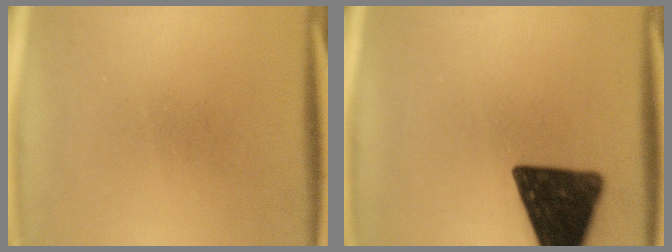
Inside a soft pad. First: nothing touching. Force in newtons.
{"total": 16.6}